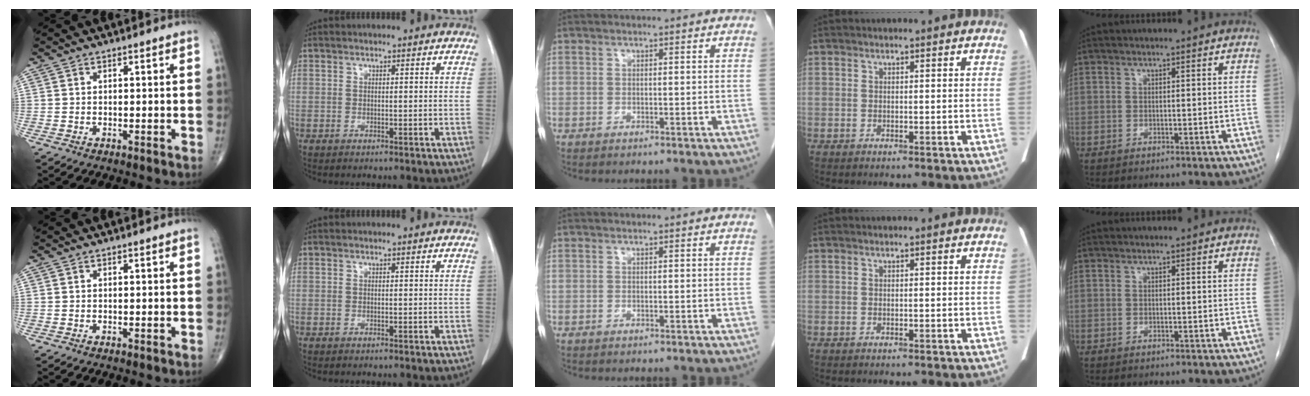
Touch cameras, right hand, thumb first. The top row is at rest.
{}